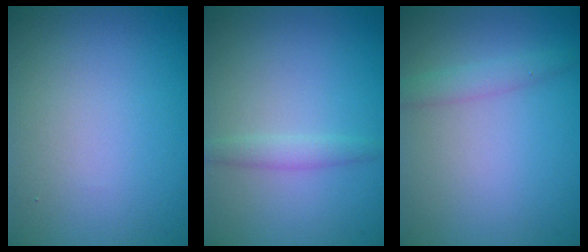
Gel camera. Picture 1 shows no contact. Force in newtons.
{"total": 1.4, "press": 1.4, "slide": 0.0}
{"total": 1.7, "press": 1.7, "slide": 0.1}